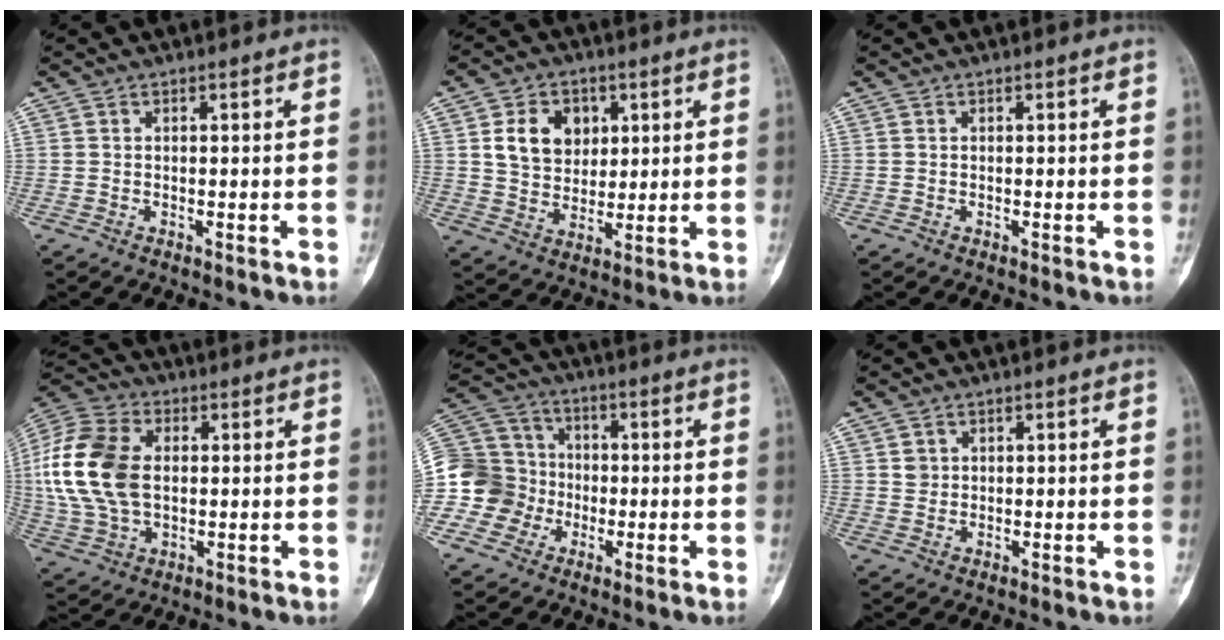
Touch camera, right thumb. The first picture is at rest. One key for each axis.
{"total": 9.7, "fx": 3.0, "fy": 7.6, "fz": 5.4, "tx": -0.054, "ty": -0.010, "tz": 0.058}
{"total": 0.0}
{"total": 17.6, "fx": 1.4, "fy": 11.5, "fz": 13.3, "tx": -0.277, "ty": 0.011, "tz": 0.028}
{"total": 15.3, "fx": -4.0, "fy": 14.2, "fz": 4.1, "tx": -0.074, "ty": 0.071, "tz": -0.070}
{"total": 1.8, "fx": 0.7, "fy": 1.5, "fz": 0.5, "tx": 0.003, "ty": -0.003, "tz": 0.013}